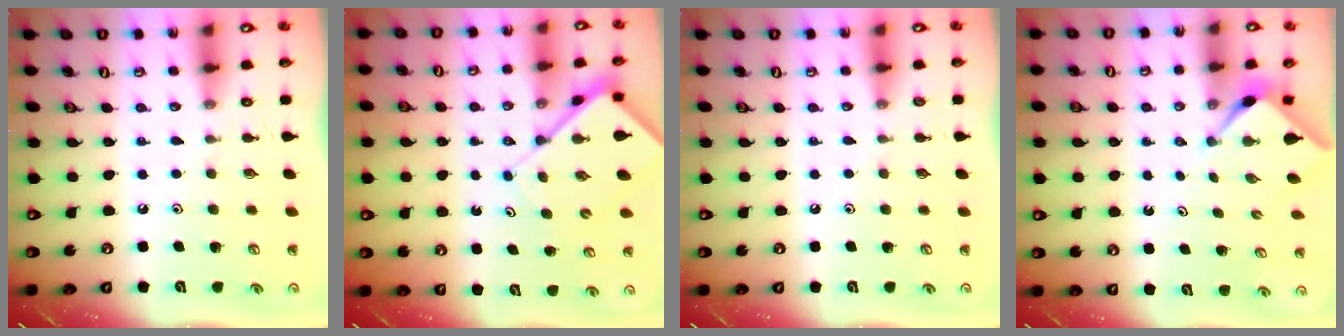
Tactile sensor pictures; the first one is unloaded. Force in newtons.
{"total": 6.7, "press": 6.7, "slide": 0.8}
{"total": 2.7, "press": 2.7, "slide": 0.3}
{"total": 2.3, "press": 2.3, "slide": 0.1}